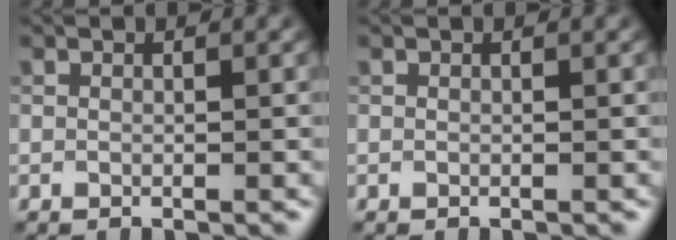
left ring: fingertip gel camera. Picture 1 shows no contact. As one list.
[{"total": 0.0}]